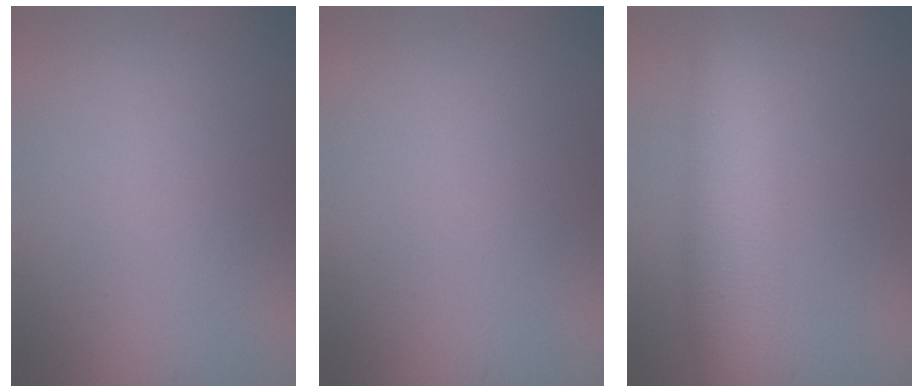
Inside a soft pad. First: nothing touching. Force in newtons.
{"total": 0.0}
{"total": 5.9, "press": 5.9, "slide": 0.1}